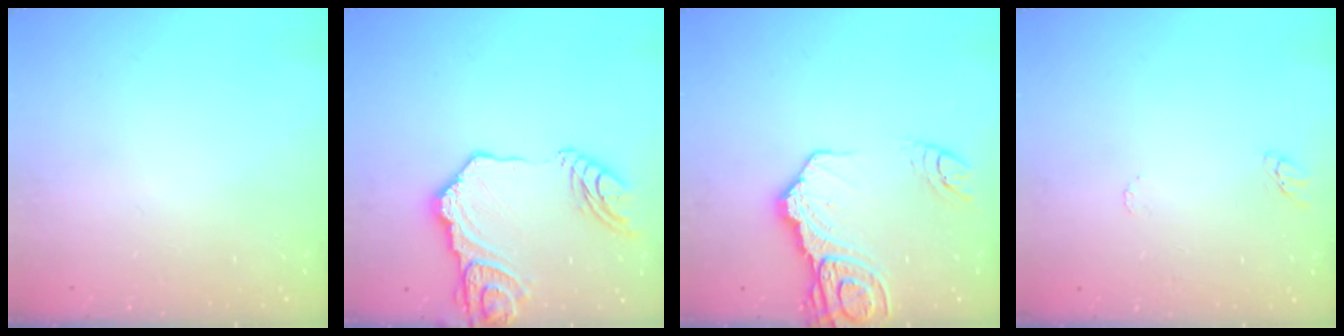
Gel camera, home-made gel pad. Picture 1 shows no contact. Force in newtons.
{"total": 17.7, "press": 17.6, "slide": 2.1}
{"total": 16.0, "press": 15.9, "slide": 1.8}
{"total": 4.0, "press": 4.0, "slide": 0.3}